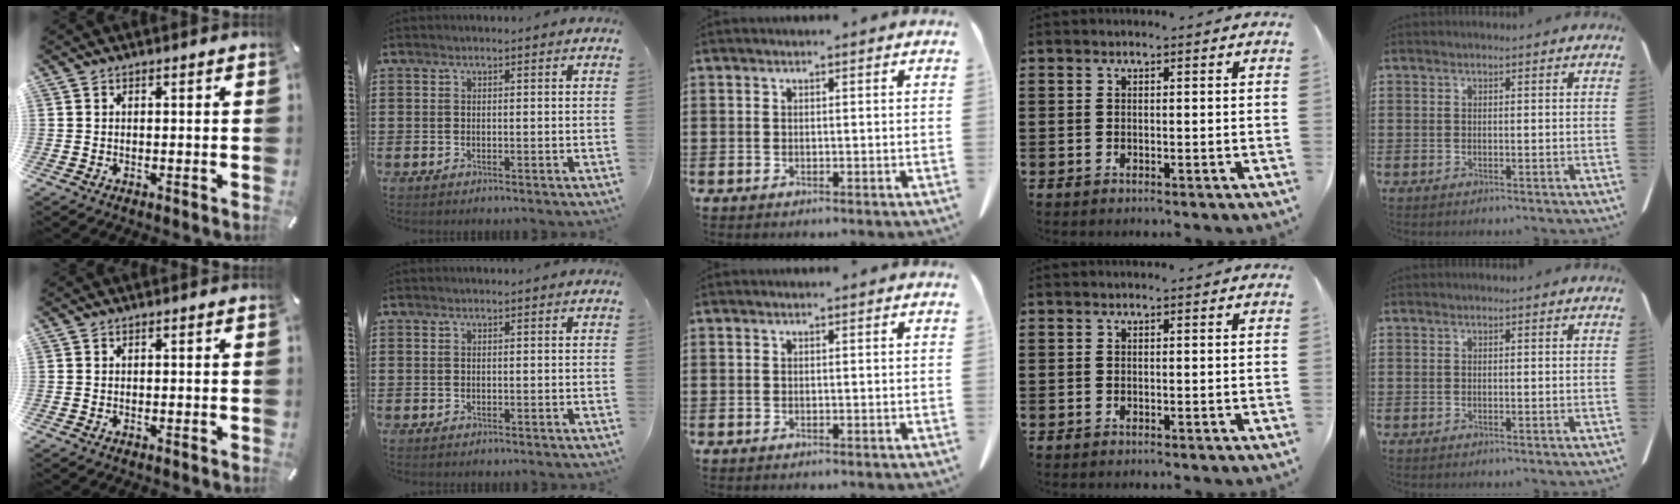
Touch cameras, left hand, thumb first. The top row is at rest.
{}